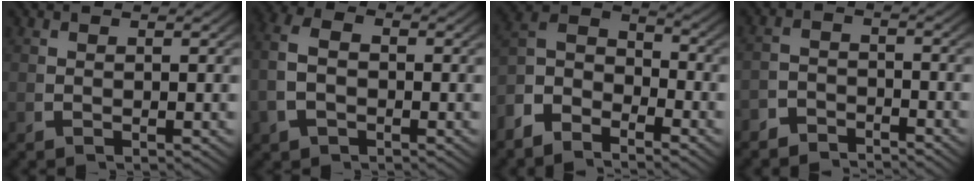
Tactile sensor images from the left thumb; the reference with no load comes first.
{"total": 4.3, "force": [-0.3, 3.1, 3.0], "torque": [-0.077, -0.002, -0.003]}
{"total": 7.4, "force": [0.3, 5.6, 4.8], "torque": [-0.082, 0.006, -0.017]}
{"total": 3.6, "force": [-3.5, 0.9, 0.0], "torque": [0.011, -0.011, -0.062]}